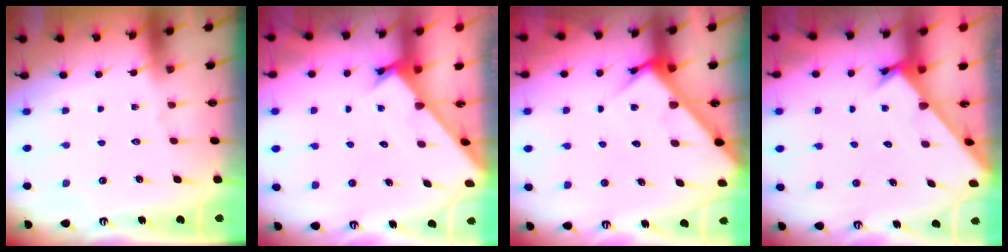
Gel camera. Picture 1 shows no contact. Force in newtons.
{"total": 2.3, "press": 2.3, "slide": 0.2}
{"total": 4.3, "press": 4.3, "slide": 0.5}
{"total": 2.3, "press": 2.3, "slide": 0.2}